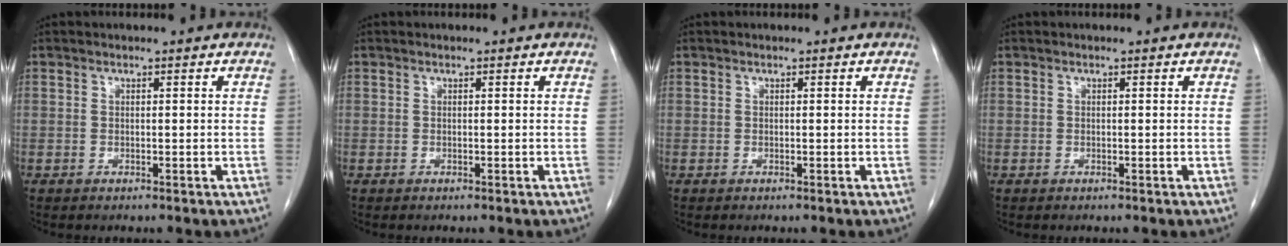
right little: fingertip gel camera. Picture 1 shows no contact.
{"total": 0.0}
{"total": 0.0}
{"total": 0.0}